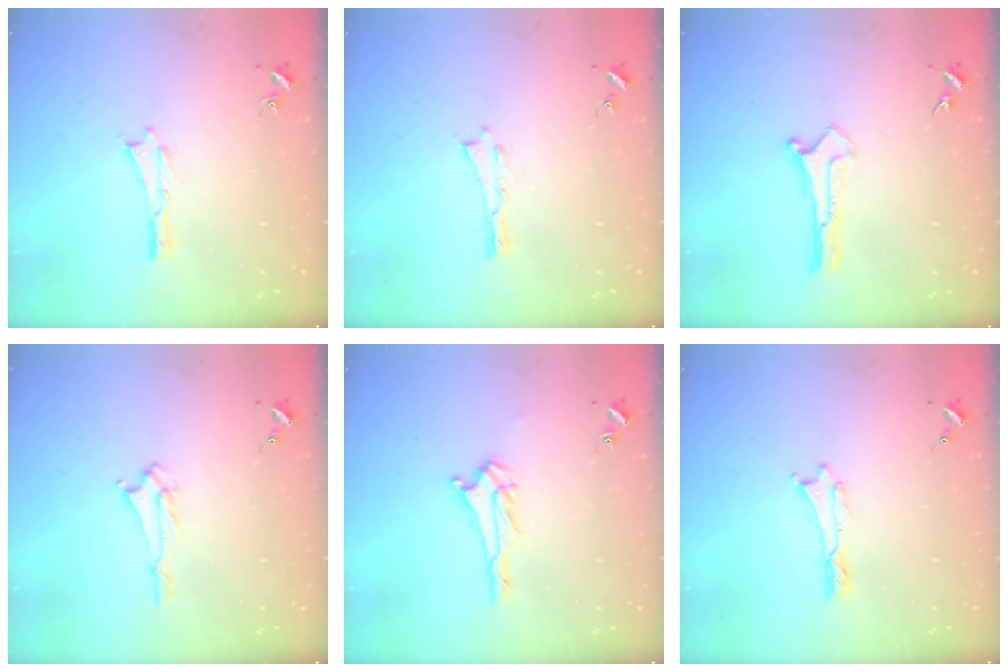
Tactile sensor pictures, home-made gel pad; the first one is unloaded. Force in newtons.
{"total": 0.0}
{"total": 0.0}
{"total": 1.4, "press": 1.3, "slide": 0.2}
{"total": 3.6, "press": 3.6, "slide": 0.4}
{"total": 0.0}